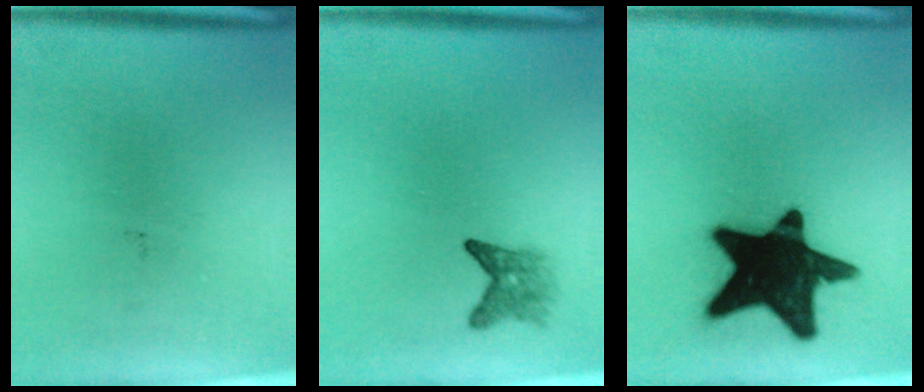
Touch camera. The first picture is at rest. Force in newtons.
{"total": 2.4}
{"total": 20.1}